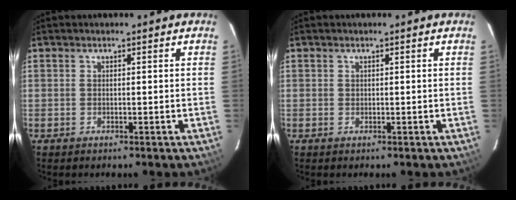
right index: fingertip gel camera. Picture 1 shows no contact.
{"total": 0.0}